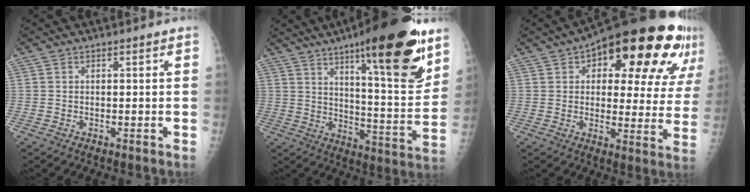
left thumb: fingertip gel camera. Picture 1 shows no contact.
{"total": 24.2, "force": [14.5, 5.2, 18.7], "torque": [-0.245, -0.074, 0.219]}
{"total": 26.0, "force": [12.9, 10.6, 19.9], "torque": [-0.228, -0.002, 0.175]}